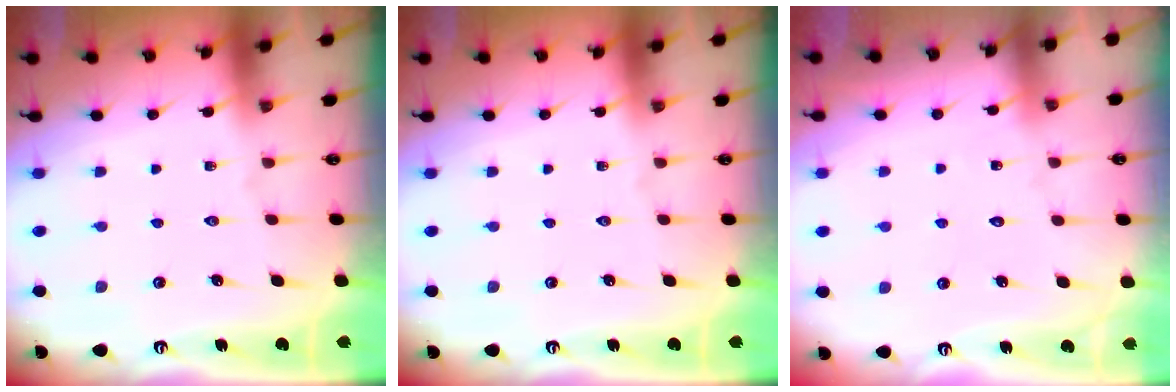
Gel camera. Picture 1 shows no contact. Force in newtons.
{"total": 0.0}
{"total": 4.8, "press": 4.8, "slide": 0.3}